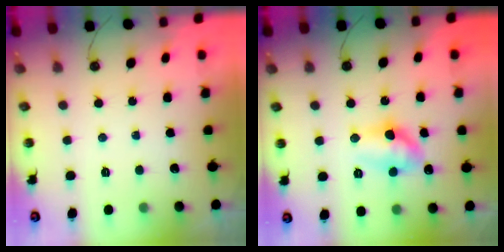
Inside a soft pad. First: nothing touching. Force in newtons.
{"total": 10.8, "press": 10.7, "slide": 1.1}